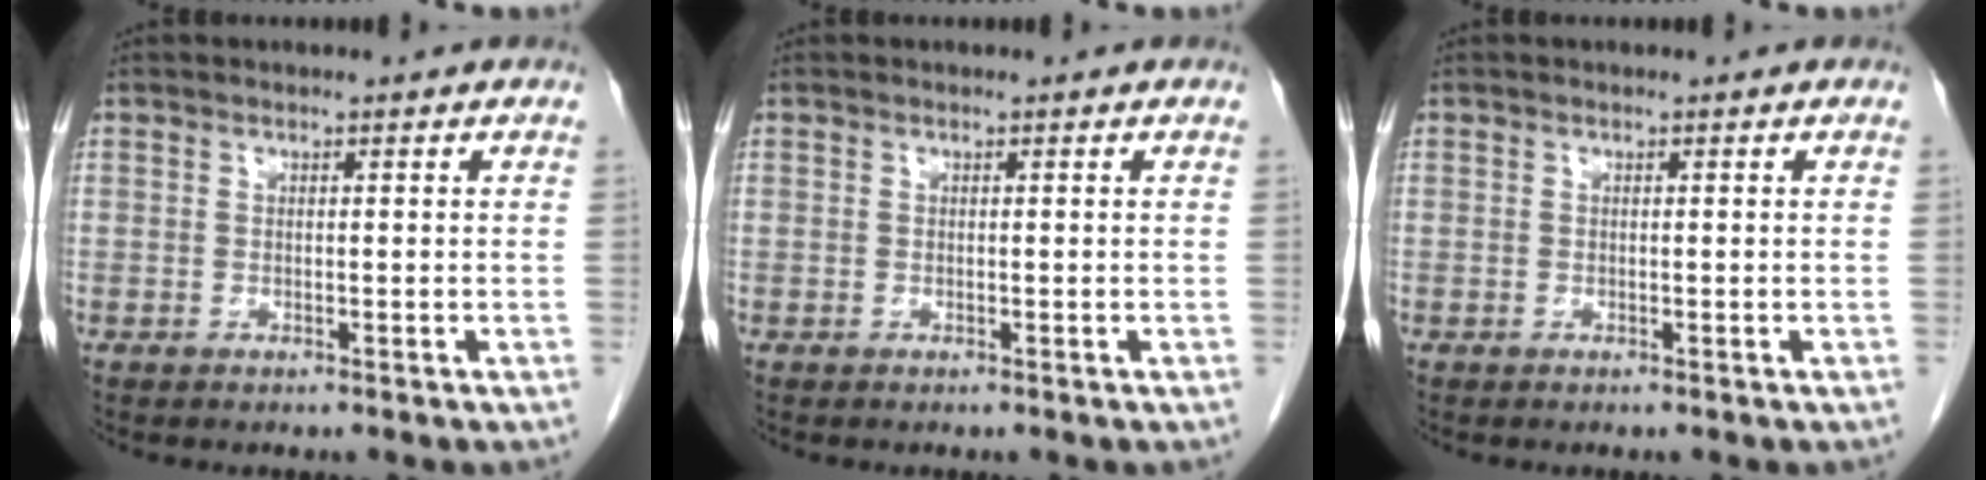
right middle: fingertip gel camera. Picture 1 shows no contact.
{"total": 0.0}
{"total": 0.0}